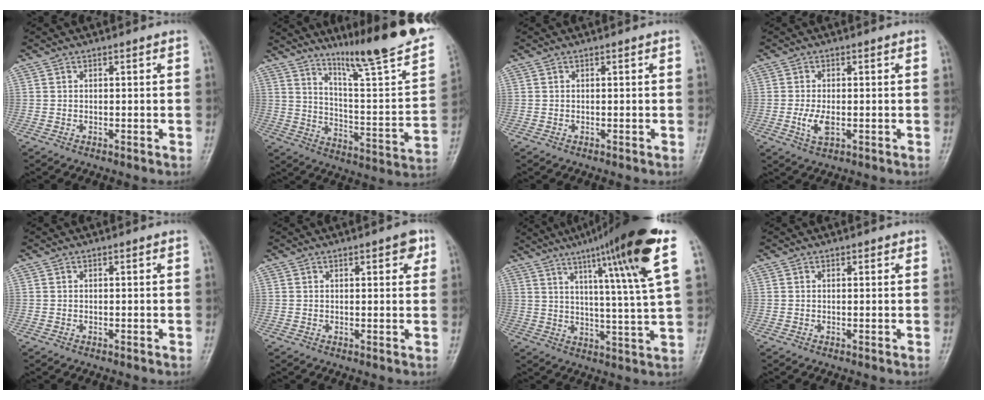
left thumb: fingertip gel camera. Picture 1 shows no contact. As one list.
[{"total": 22.9, "force": [17.4, 1.4, 14.8], "torque": [-0.202, -0.100, 0.262]}, {"total": 0.0}, {"total": 3.7, "force": [-0.5, 1.7, 3.3], "torque": [-0.070, -0.003, -0.007]}, {"total": 0.0}, {"total": 3.2, "force": [1.8, 1.2, 2.4], "torque": [-0.020, -0.005, 0.018]}, {"total": 20.3, "force": [10.6, 1.0, 17.3], "torque": [-0.251, -0.028, 0.152]}, {"total": 0.6, "force": [0.5, 0.4, 0.2], "torque": [-0.001, -0.004, 0.005]}]